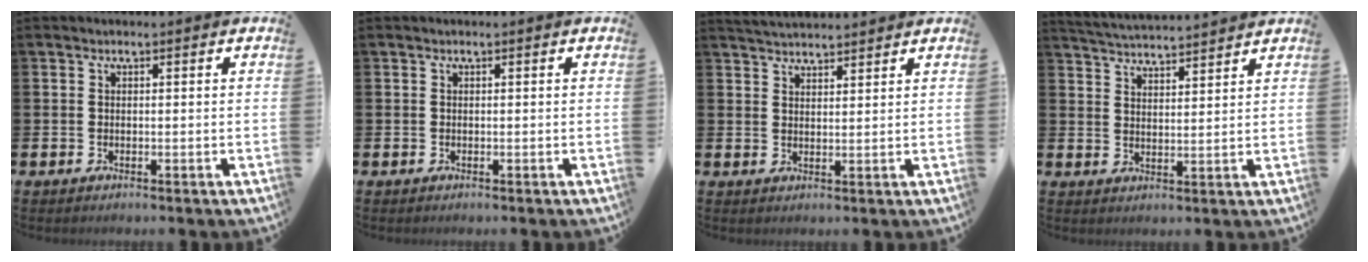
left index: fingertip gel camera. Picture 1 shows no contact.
{"total": 0.0}
{"total": 3.5, "force": [3.5, 0.3, 0.2], "torque": [-0.007, -0.018, 0.065]}
{"total": 4.4, "force": [4.4, -0.1, 0.0], "torque": [-0.023, -0.025, 0.080]}